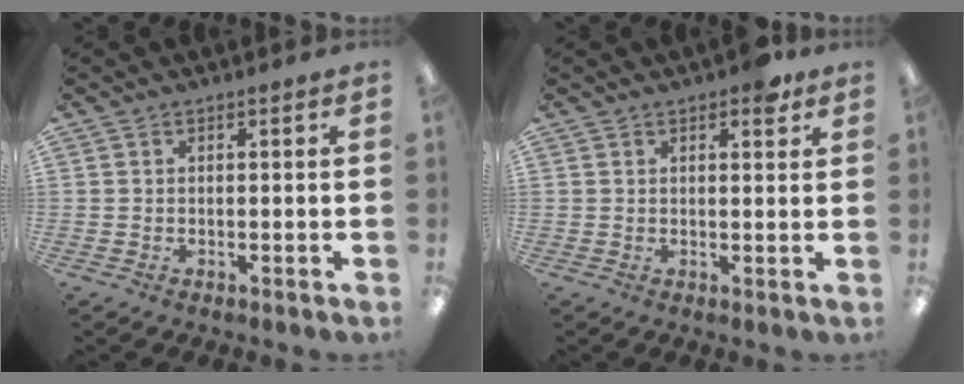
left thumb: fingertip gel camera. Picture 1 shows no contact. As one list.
[{"total": 3.2, "force": [2.2, 1.2, 2.0], "torque": [-0.019, -0.008, 0.033]}]